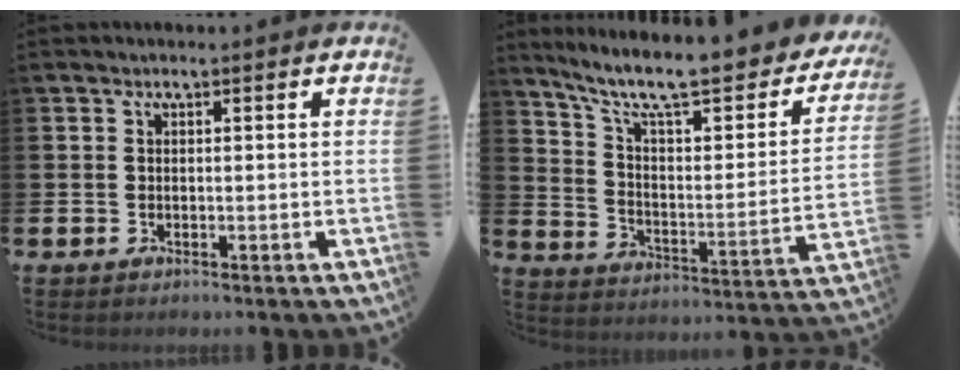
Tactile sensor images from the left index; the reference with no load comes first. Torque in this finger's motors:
{"motor_torque": [1.08, -1.06, 0.84, 0.21]}